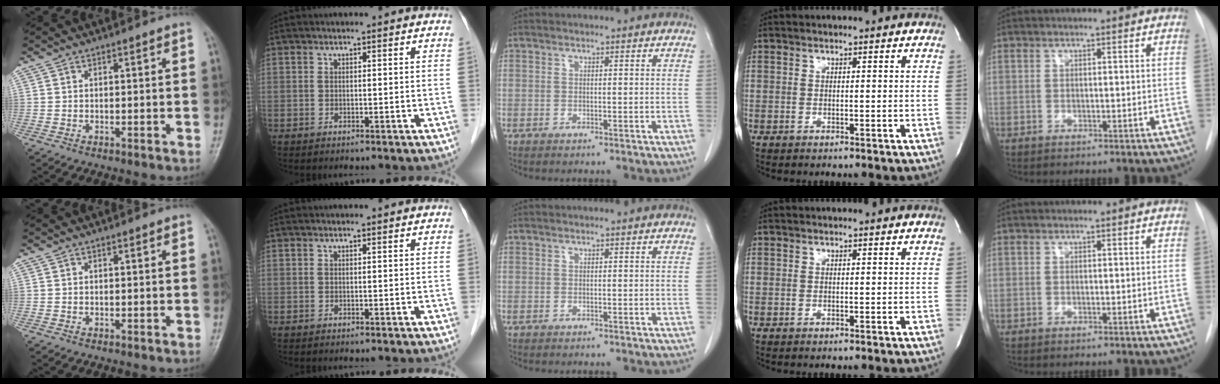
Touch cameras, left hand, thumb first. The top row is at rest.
{}